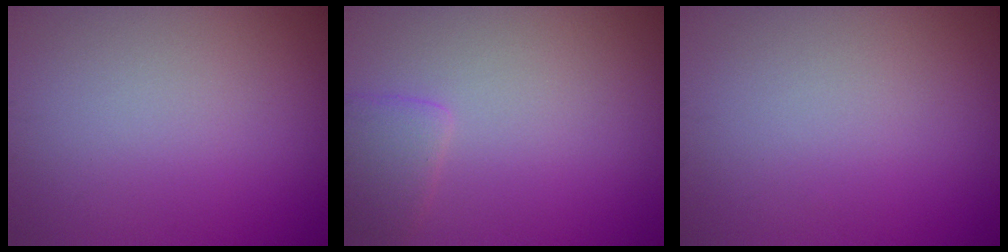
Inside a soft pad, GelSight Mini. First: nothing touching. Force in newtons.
{"total": 1.8, "press": 1.8, "slide": 0.2}
{"total": 0.0}